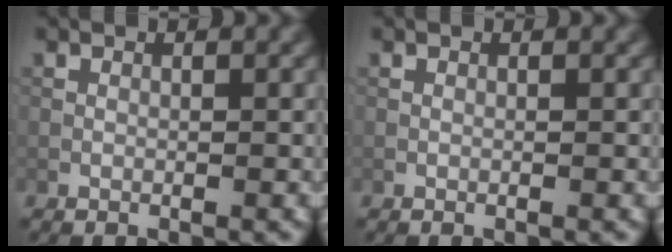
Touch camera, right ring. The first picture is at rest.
{"total": 0.0}